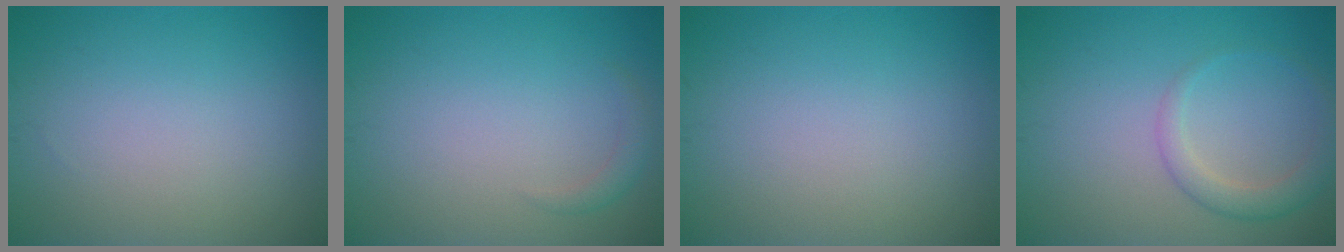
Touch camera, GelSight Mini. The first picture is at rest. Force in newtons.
{"total": 1.2, "press": 1.2, "slide": 0.2}
{"total": 0.0}
{"total": 2.5, "press": 2.5, "slide": 0.1}